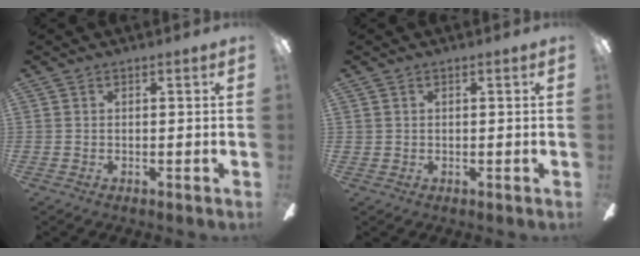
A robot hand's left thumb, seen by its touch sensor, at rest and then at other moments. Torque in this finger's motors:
{"motor_torque": [-0.13, 0.01, -0.26, 0.05, 0.01]}